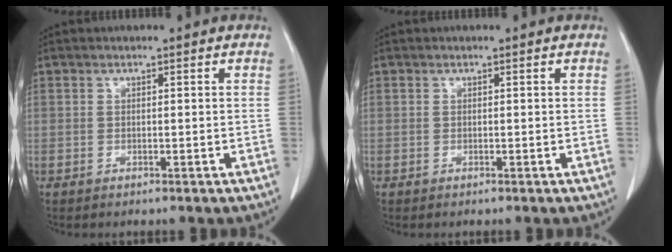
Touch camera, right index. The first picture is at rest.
{"total": 0.0}